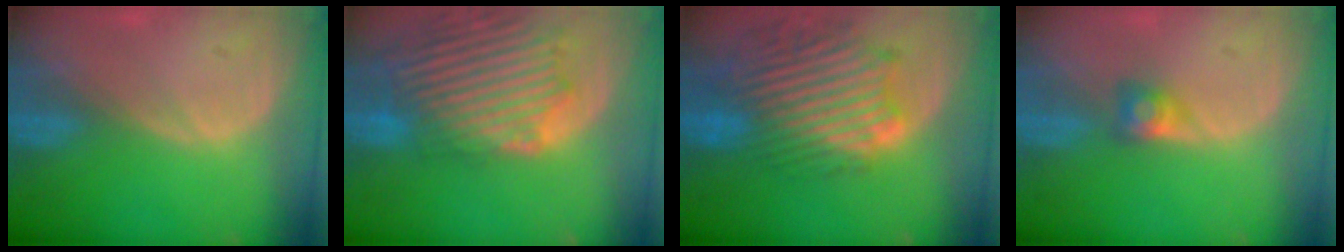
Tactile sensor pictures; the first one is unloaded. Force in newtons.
{"total": 14.1, "press": 12.0, "slide": 7.4}
{"total": 13.5, "press": 11.8, "slide": 6.5}
{"total": 2.7, "press": 2.5, "slide": 1.1}